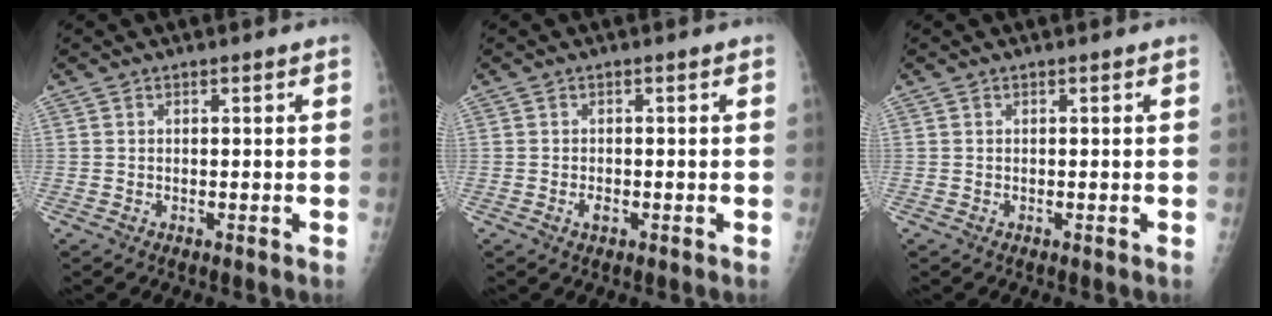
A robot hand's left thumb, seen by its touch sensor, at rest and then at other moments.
{"total": 1.4, "force": [-0.6, 0.8, 0.9], "torque": [-0.014, 0.001, -0.010]}
{"total": 0.0}